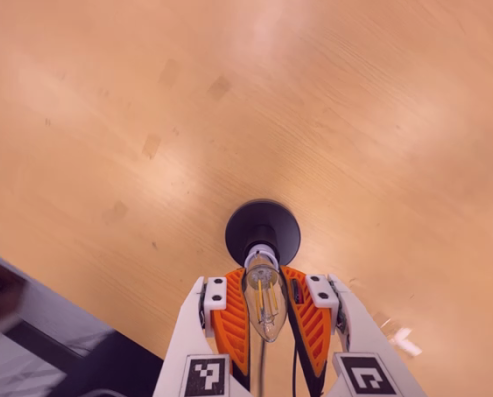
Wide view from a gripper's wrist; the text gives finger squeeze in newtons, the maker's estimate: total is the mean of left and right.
{"total": 22.3, "left": 22.1, "right": 22.5}